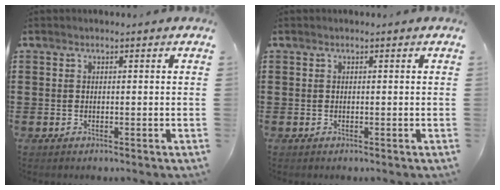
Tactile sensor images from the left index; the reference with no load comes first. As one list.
[{"total": 0.0}]